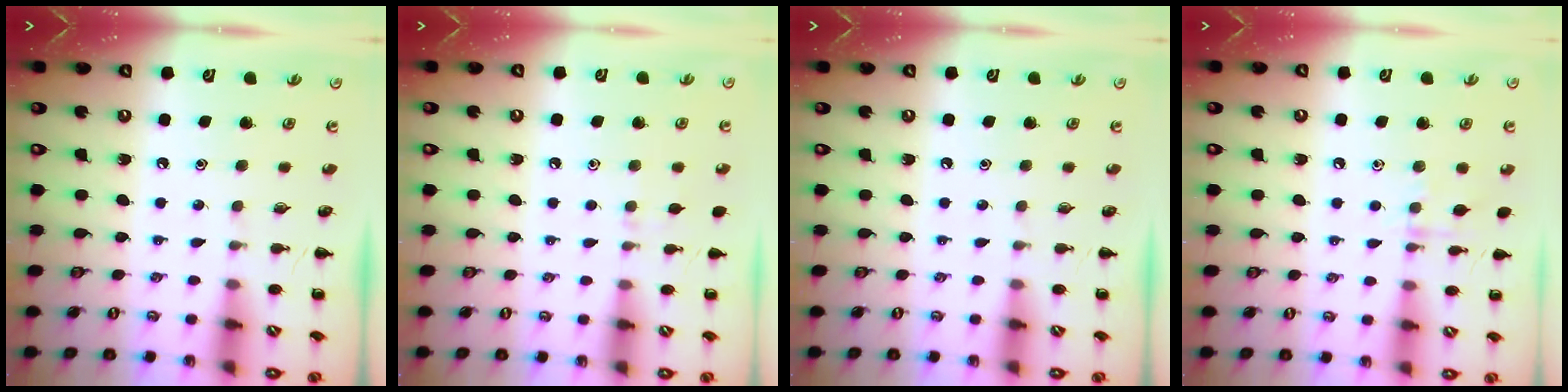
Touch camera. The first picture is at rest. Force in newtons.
{"total": 5.8, "press": 5.4, "slide": 2.3}
{"total": 0.0}
{"total": 7.6, "press": 7.3, "slide": 2.2}